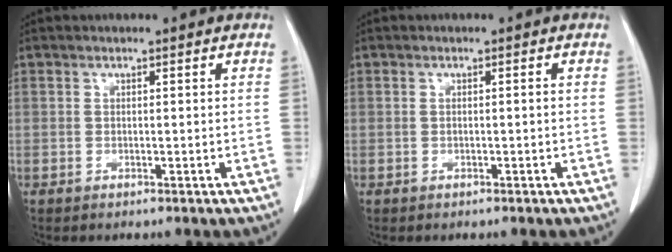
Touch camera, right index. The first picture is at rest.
{"total": 0.8, "force": [0.0, 0.1, 0.8], "torque": [-0.020, 0.004, 0.004]}